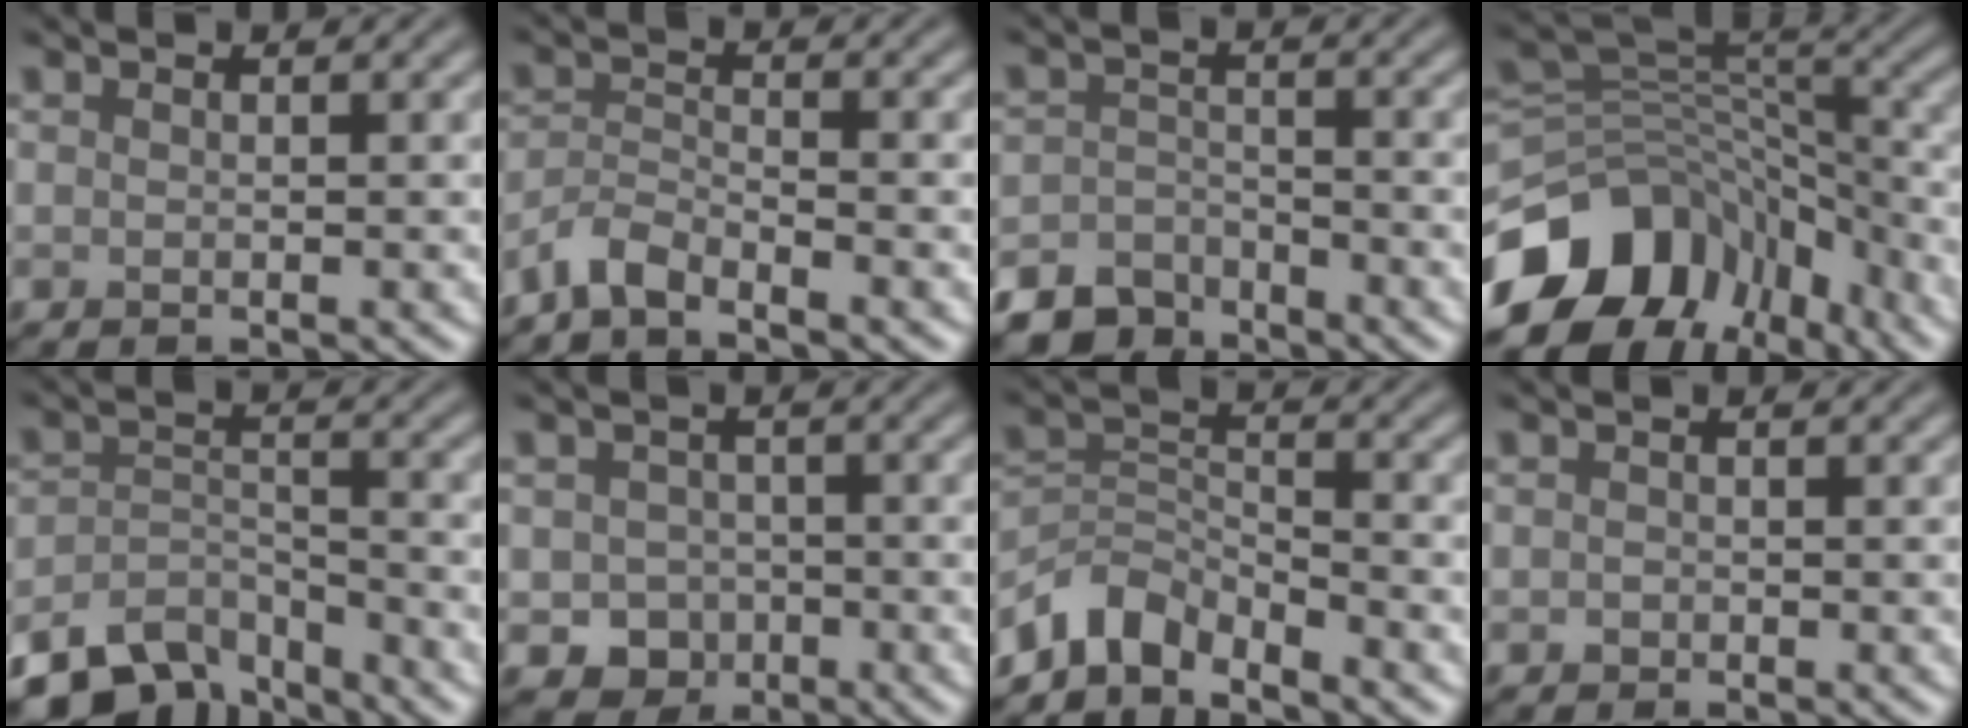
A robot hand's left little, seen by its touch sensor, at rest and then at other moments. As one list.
[{"total": 2.7, "force": [-2.5, 0.4, 1.1], "torque": [-0.023, 0.002, -0.061]}, {"total": 4.5, "force": [-3.9, 2.0, 0.8], "torque": [-0.010, -0.006, -0.078]}, {"total": 12.1, "force": [-6.8, 8.1, 5.8], "torque": [-0.109, 0.013, -0.125]}, {"total": 6.8, "force": [-5.5, 3.0, 2.7], "torque": [-0.047, -0.015, -0.097]}, {"total": 3.9, "force": [-1.4, 3.5, 1.1], "torque": [-0.004, -0.002, -0.024]}, {"total": 4.2, "force": [-3.7, 1.6, 1.2], "torque": [-0.016, -0.001, -0.087]}, {"total": 0.6, "force": [-0.3, 0.5, 0.1], "torque": [0.001, -0.004, -0.005]}]